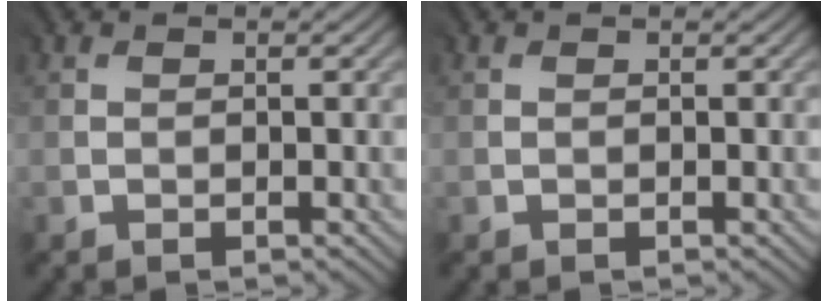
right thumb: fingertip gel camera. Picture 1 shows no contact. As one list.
[{"total": 0.0}]